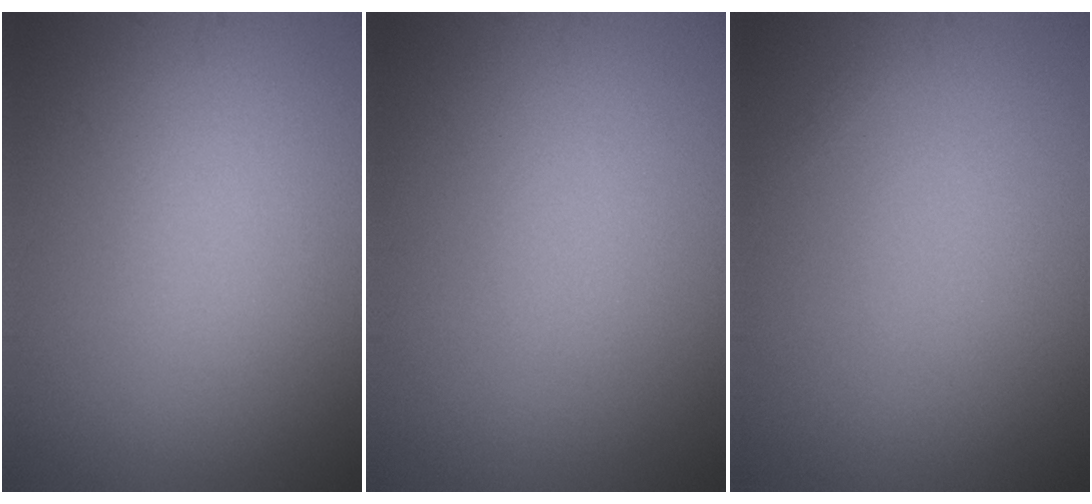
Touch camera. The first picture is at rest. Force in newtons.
{"total": 0.0}
{"total": 0.0}